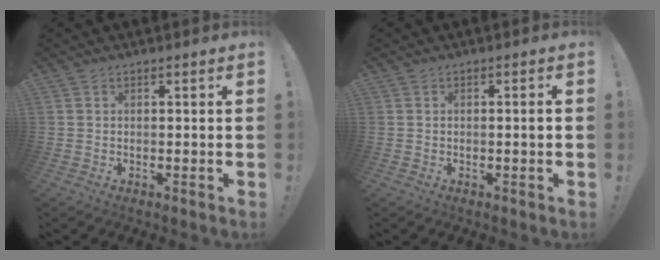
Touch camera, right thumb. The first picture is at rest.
{"total": 1.4, "force": [-0.2, -0.4, 1.3], "torque": [-0.016, -0.002, -0.006]}